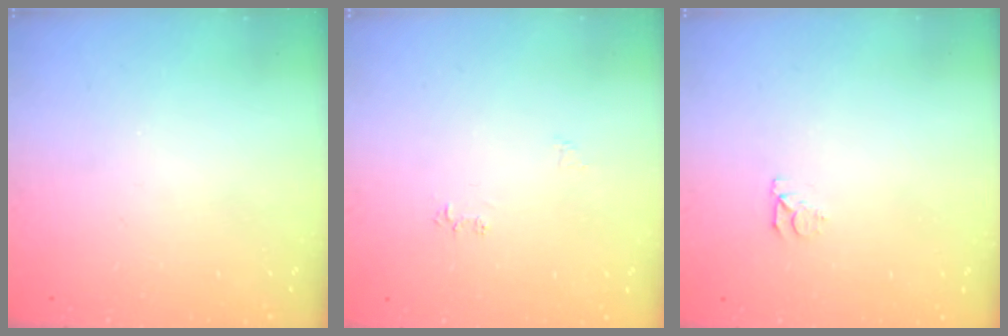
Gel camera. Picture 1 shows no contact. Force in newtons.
{"total": 3.7, "press": 3.6, "slide": 0.5}
{"total": 4.0, "press": 4.0, "slide": 0.4}